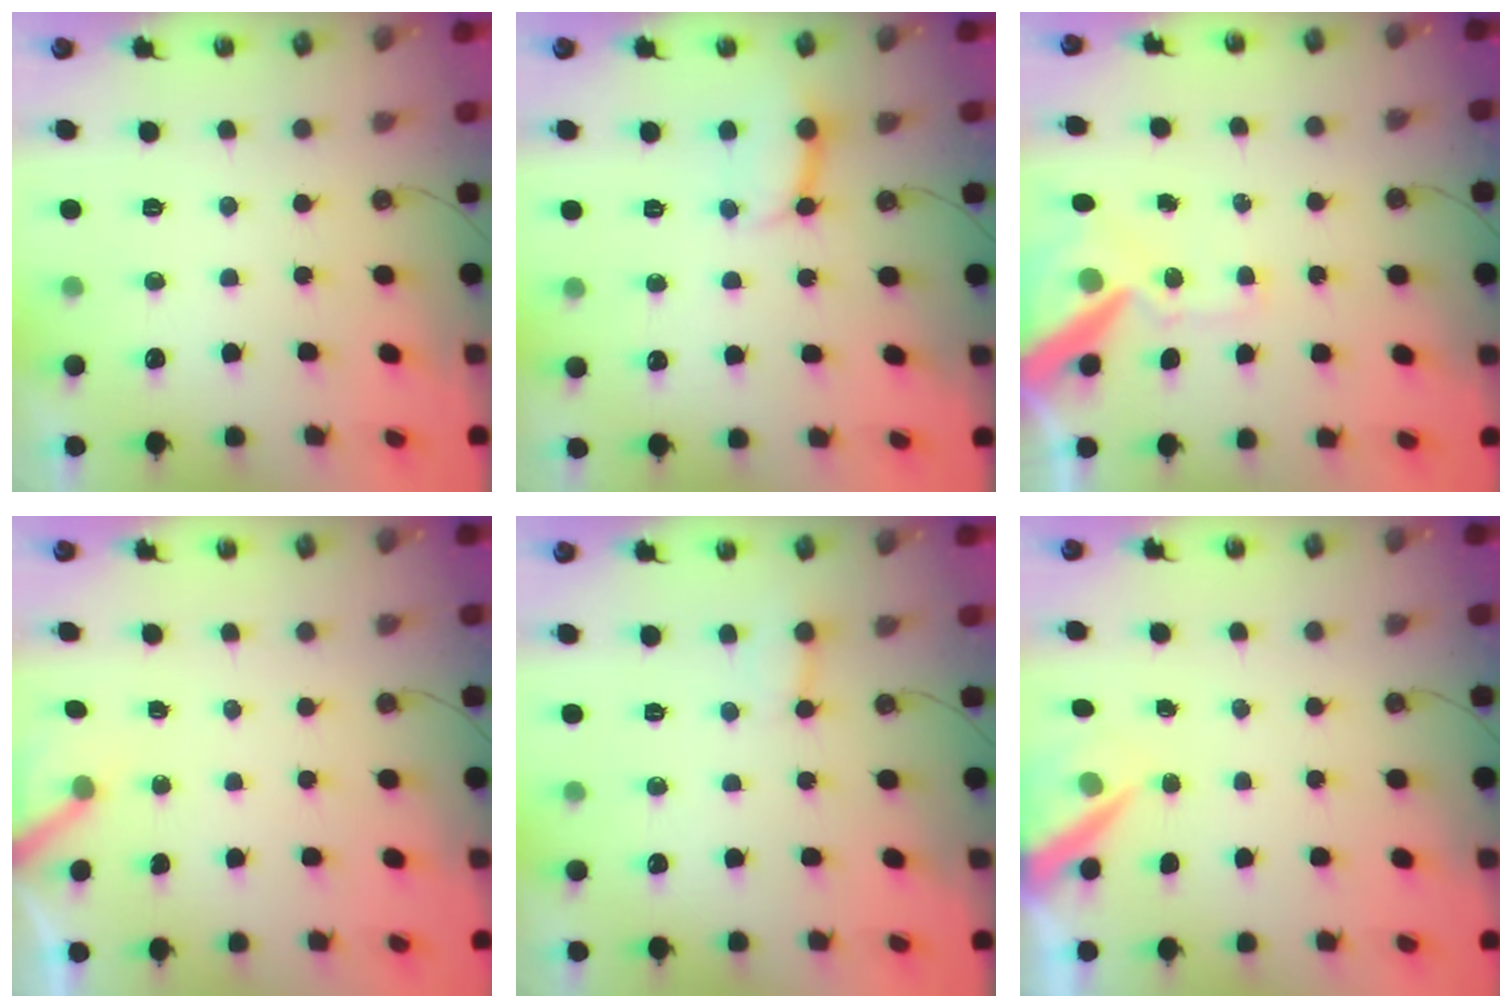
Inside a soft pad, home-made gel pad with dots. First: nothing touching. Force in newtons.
{"total": 7.8, "press": 7.7, "slide": 0.9}
{"total": 13.1, "press": 13.0, "slide": 1.8}
{"total": 2.8, "press": 2.8, "slide": 0.3}
{"total": 3.0, "press": 3.0, "slide": 0.3}
{"total": 6.4, "press": 6.4, "slide": 0.6}